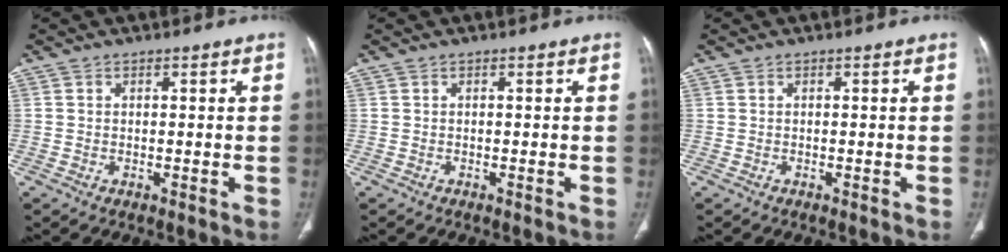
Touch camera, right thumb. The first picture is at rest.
{"total": 0.0}
{"total": 0.0}